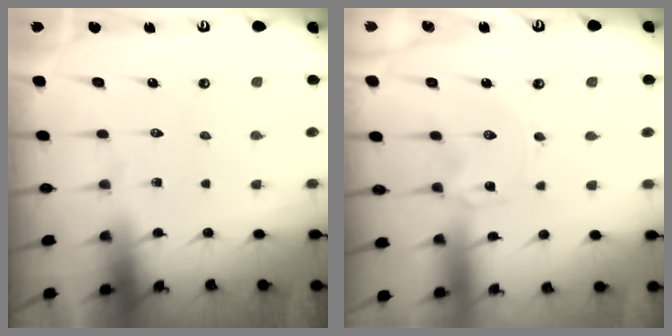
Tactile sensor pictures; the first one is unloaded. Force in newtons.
{"total": 0.0}